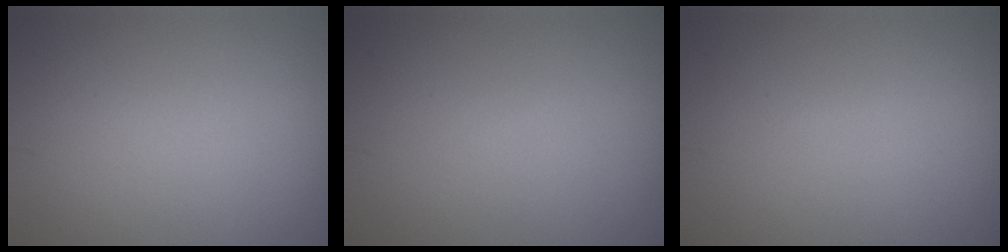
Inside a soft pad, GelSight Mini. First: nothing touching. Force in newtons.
{"total": 0.0}
{"total": 0.0}